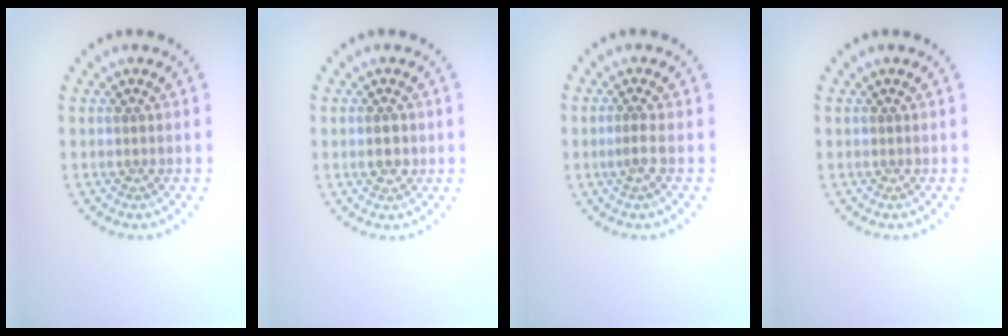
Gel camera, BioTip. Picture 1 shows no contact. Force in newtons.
{"total": 1.5, "press": 1.5, "slide": 0.0}
{"total": 0.9, "press": 0.8, "slide": 0.5}
{"total": 0.0}